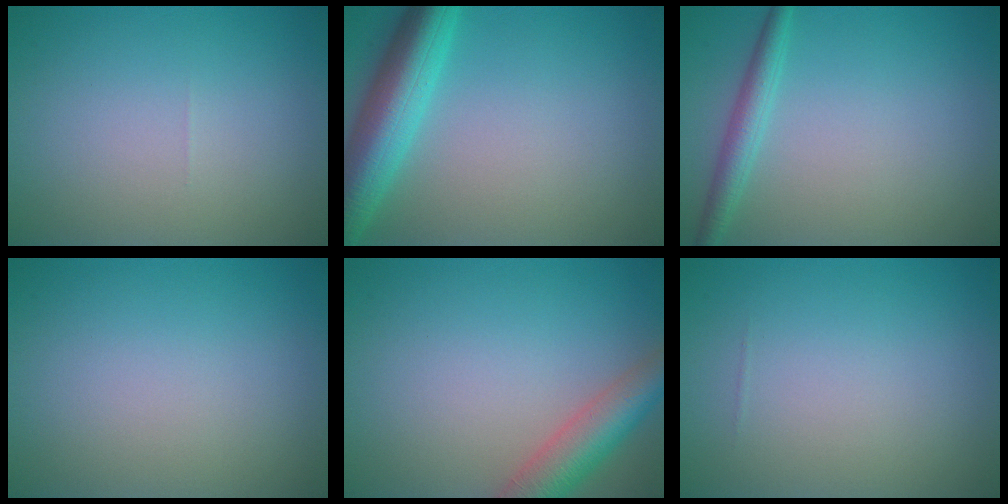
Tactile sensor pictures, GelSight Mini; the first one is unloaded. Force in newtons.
{"total": 7.0, "press": 6.9, "slide": 0.4}
{"total": 2.3, "press": 2.3, "slide": 0.1}
{"total": 0.0}
{"total": 5.0, "press": 5.0, "slide": 0.3}
{"total": 0.0}